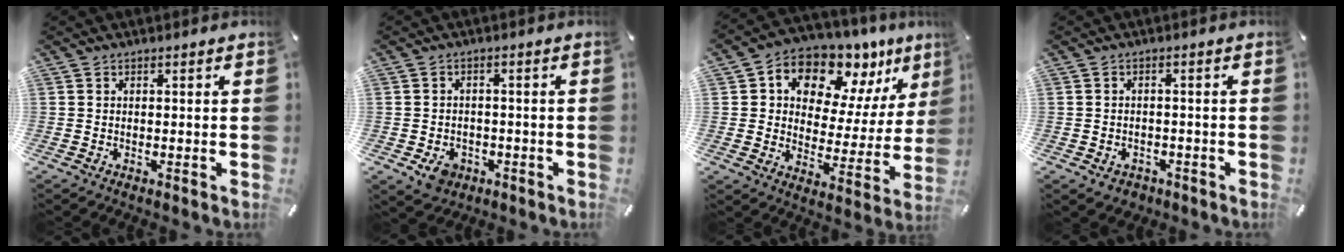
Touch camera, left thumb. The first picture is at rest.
{"total": 5.0, "force": [-2.2, 3.9, 2.2], "torque": [-0.039, 0.006, -0.041]}
{"total": 12.5, "force": [9.4, 7.1, 4.2], "torque": [-0.074, -0.086, 0.170]}
{"total": 2.8, "force": [-1.5, 2.2, 0.8], "torque": [-0.020, 0.004, -0.032]}